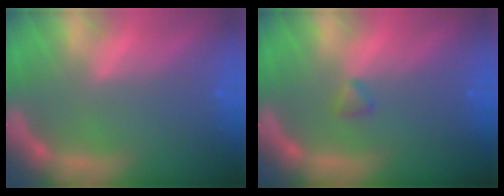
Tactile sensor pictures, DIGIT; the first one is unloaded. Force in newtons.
{"total": 0.9}